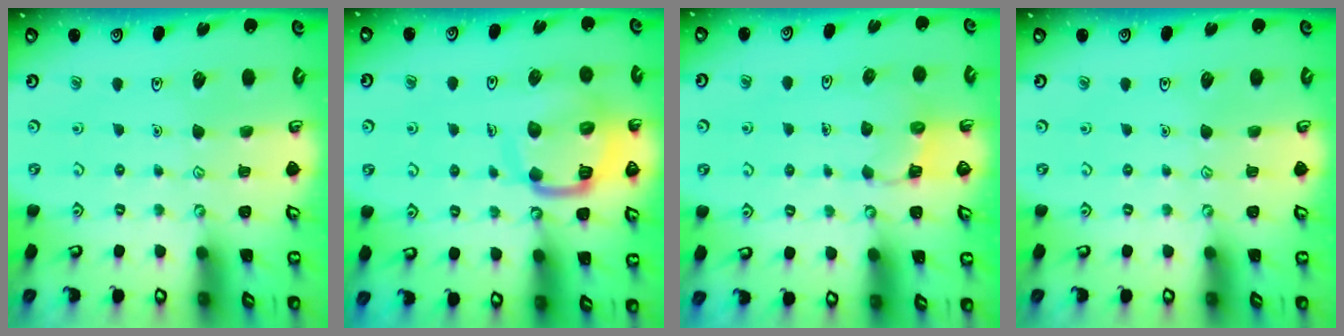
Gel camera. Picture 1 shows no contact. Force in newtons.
{"total": 14.2, "press": 14.1, "slide": 1.5}
{"total": 3.1, "press": 3.1, "slide": 0.6}
{"total": 0.0}